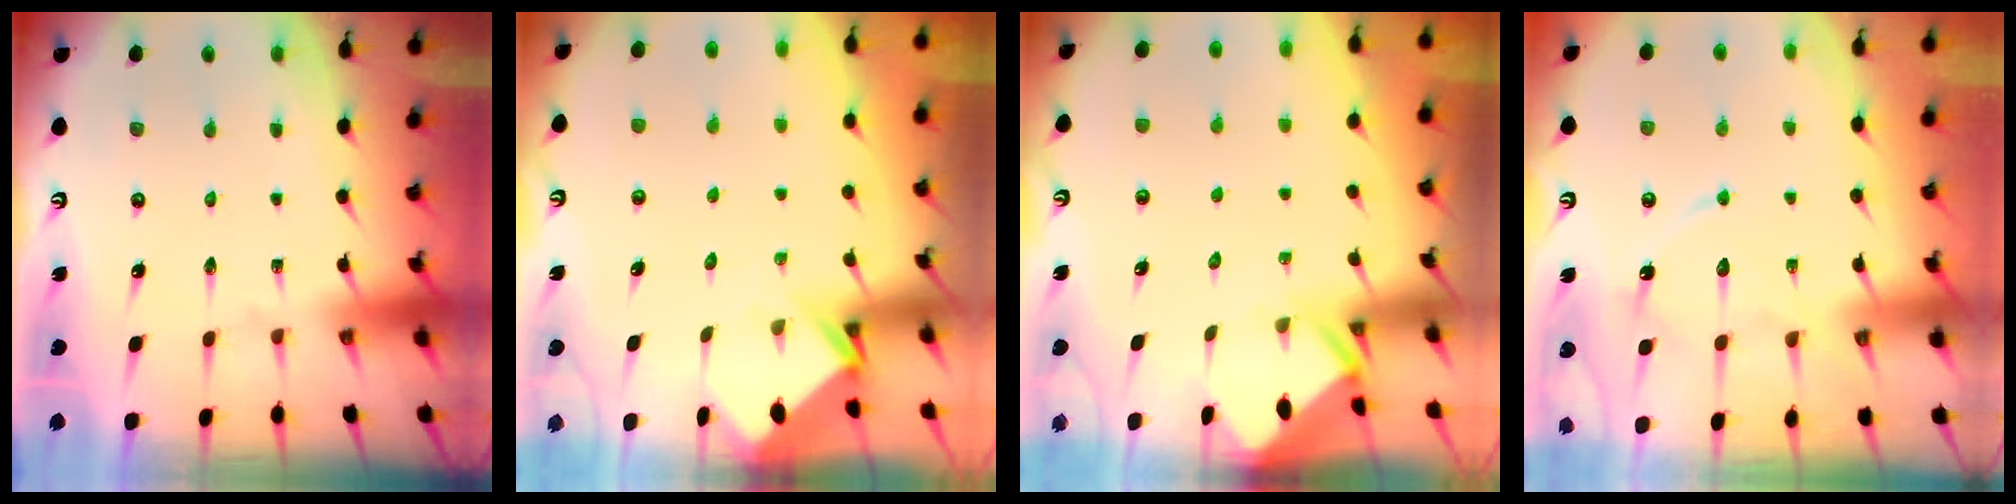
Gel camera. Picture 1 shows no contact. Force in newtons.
{"total": 3.9, "press": 3.9, "slide": 0.2}
{"total": 2.9, "press": 2.9, "slide": 0.2}
{"total": 11.0, "press": 10.9, "slide": 0.6}